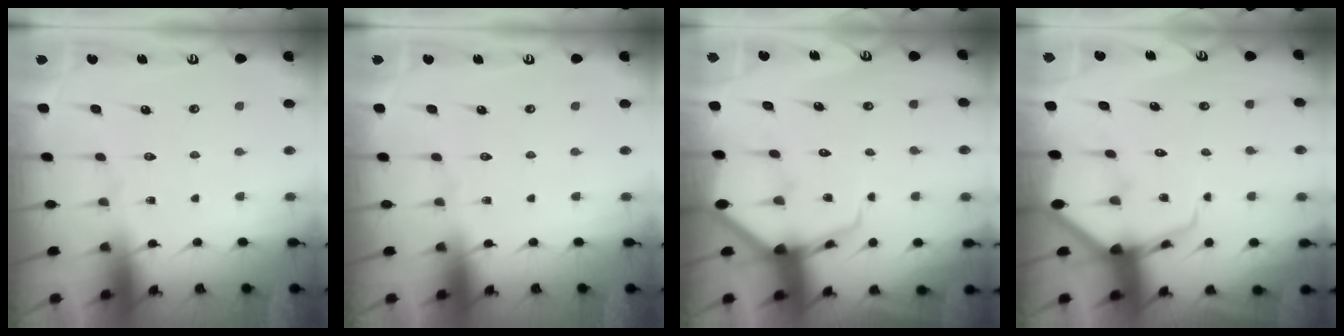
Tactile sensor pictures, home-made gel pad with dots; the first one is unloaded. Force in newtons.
{"total": 0.0}
{"total": 6.9, "press": 6.8, "slide": 0.7}
{"total": 6.9, "press": 6.8, "slide": 0.7}